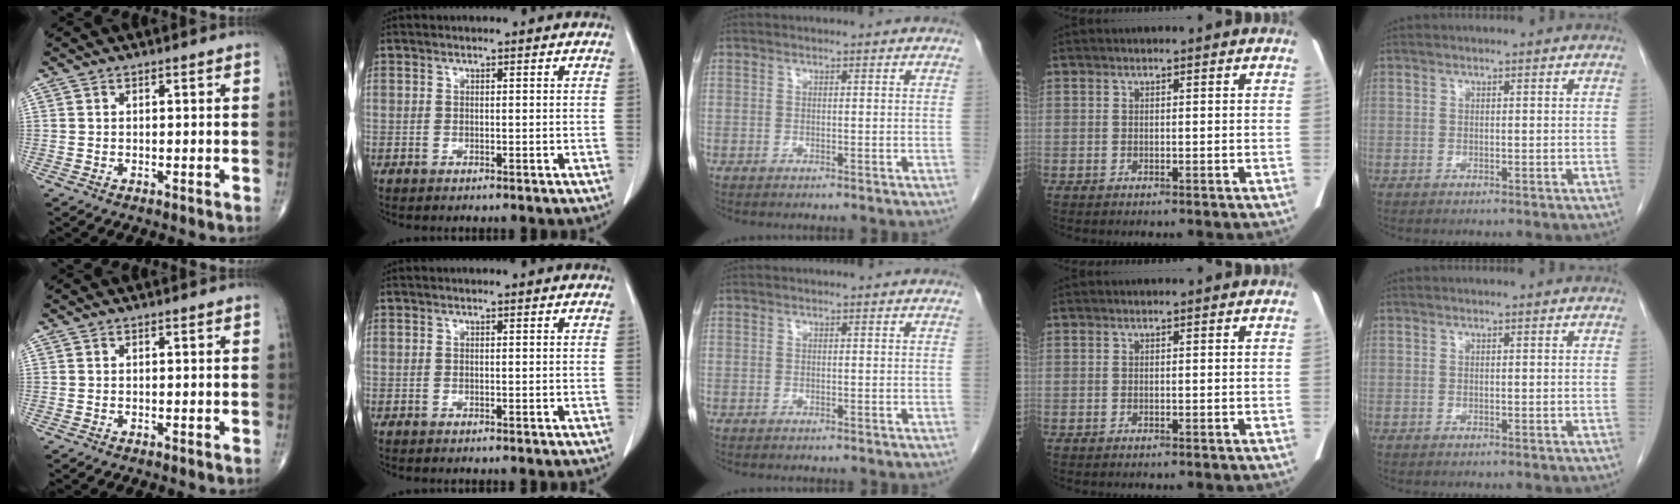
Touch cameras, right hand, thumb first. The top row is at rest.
{}